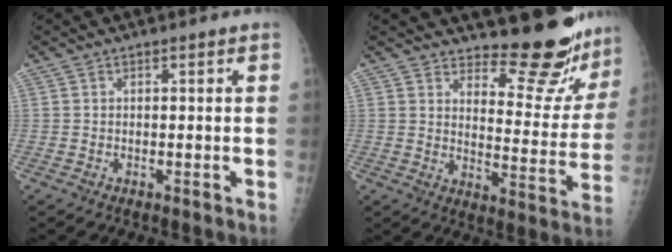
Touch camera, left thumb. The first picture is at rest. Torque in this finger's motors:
{"motor_torque": [0.27, 0.21, -0.19, -0.44, 0.03]}